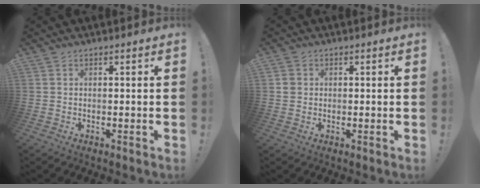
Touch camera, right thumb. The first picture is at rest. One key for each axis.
{"total": 2.0, "fx": 0.7, "fy": 1.9, "fz": 0.3, "tx": 0.000, "ty": 0.003, "tz": 0.011}